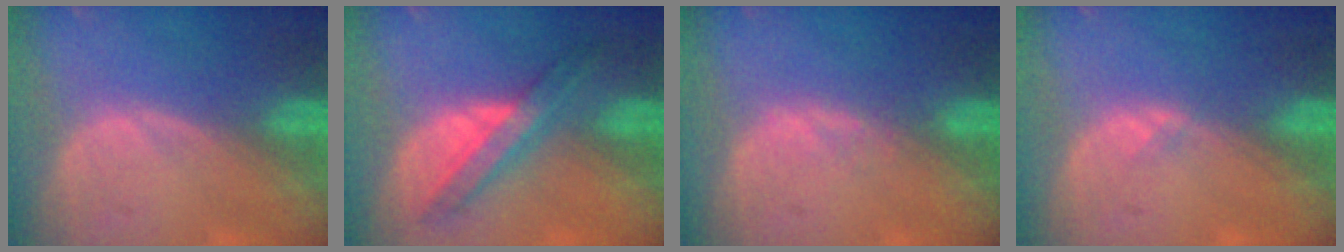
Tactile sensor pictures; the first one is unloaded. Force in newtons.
{"total": 5.9, "press": 5.9, "slide": 0.6}
{"total": 1.0, "press": 1.0, "slide": 0.2}
{"total": 0.8, "press": 0.5, "slide": 0.6}